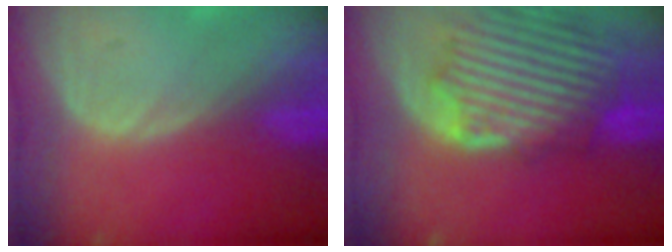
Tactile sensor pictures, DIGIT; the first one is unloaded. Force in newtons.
{"total": 12.5, "press": 11.5, "slide": 5.0}